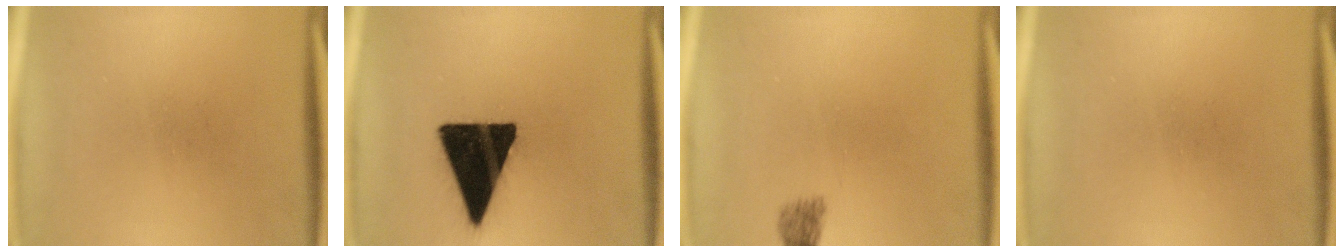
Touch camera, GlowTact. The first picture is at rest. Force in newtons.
{"total": 19.9}
{"total": 2.1}
{"total": 0.0}